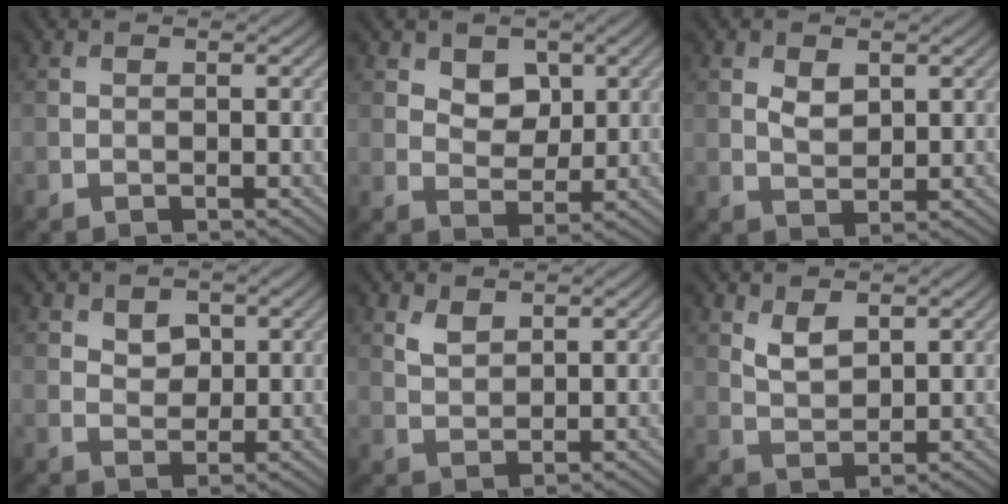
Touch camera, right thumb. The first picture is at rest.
{"total": 4.1, "force": [2.0, 2.8, 2.3], "torque": [-0.042, -0.015, 0.029]}
{"total": 2.6, "force": [1.1, 1.6, 1.8], "torque": [-0.037, -0.005, 0.024]}
{"total": 2.6, "force": [1.2, 1.8, 1.4], "torque": [-0.027, -0.004, 0.019]}
{"total": 2.2, "force": [1.6, 1.0, 1.2], "torque": [-0.030, -0.003, 0.036]}
{"total": 3.1, "force": [1.8, 1.5, 2.1], "torque": [-0.048, -0.006, 0.041]}